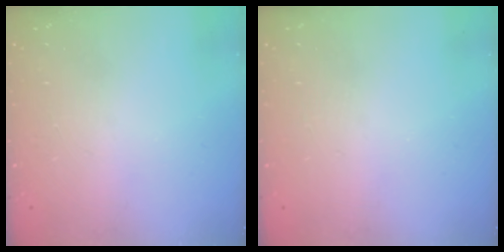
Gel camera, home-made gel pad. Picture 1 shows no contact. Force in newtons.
{"total": 0.0}